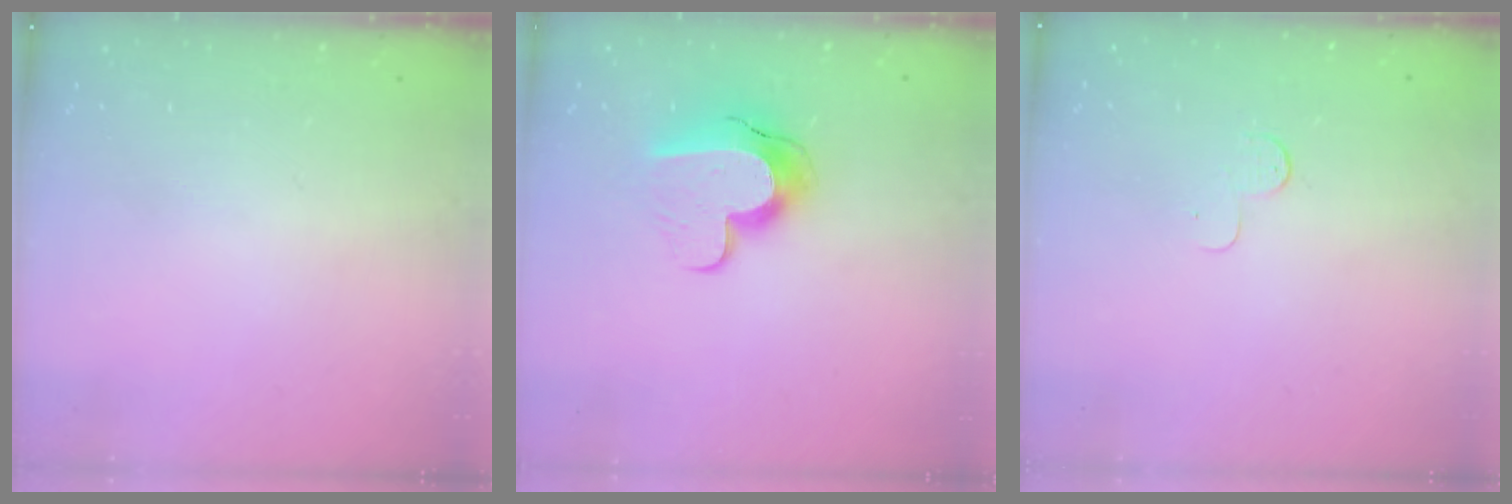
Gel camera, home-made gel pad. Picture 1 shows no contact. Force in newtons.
{"total": 12.2, "press": 12.2, "slide": 0.8}
{"total": 3.9, "press": 3.9, "slide": 0.4}